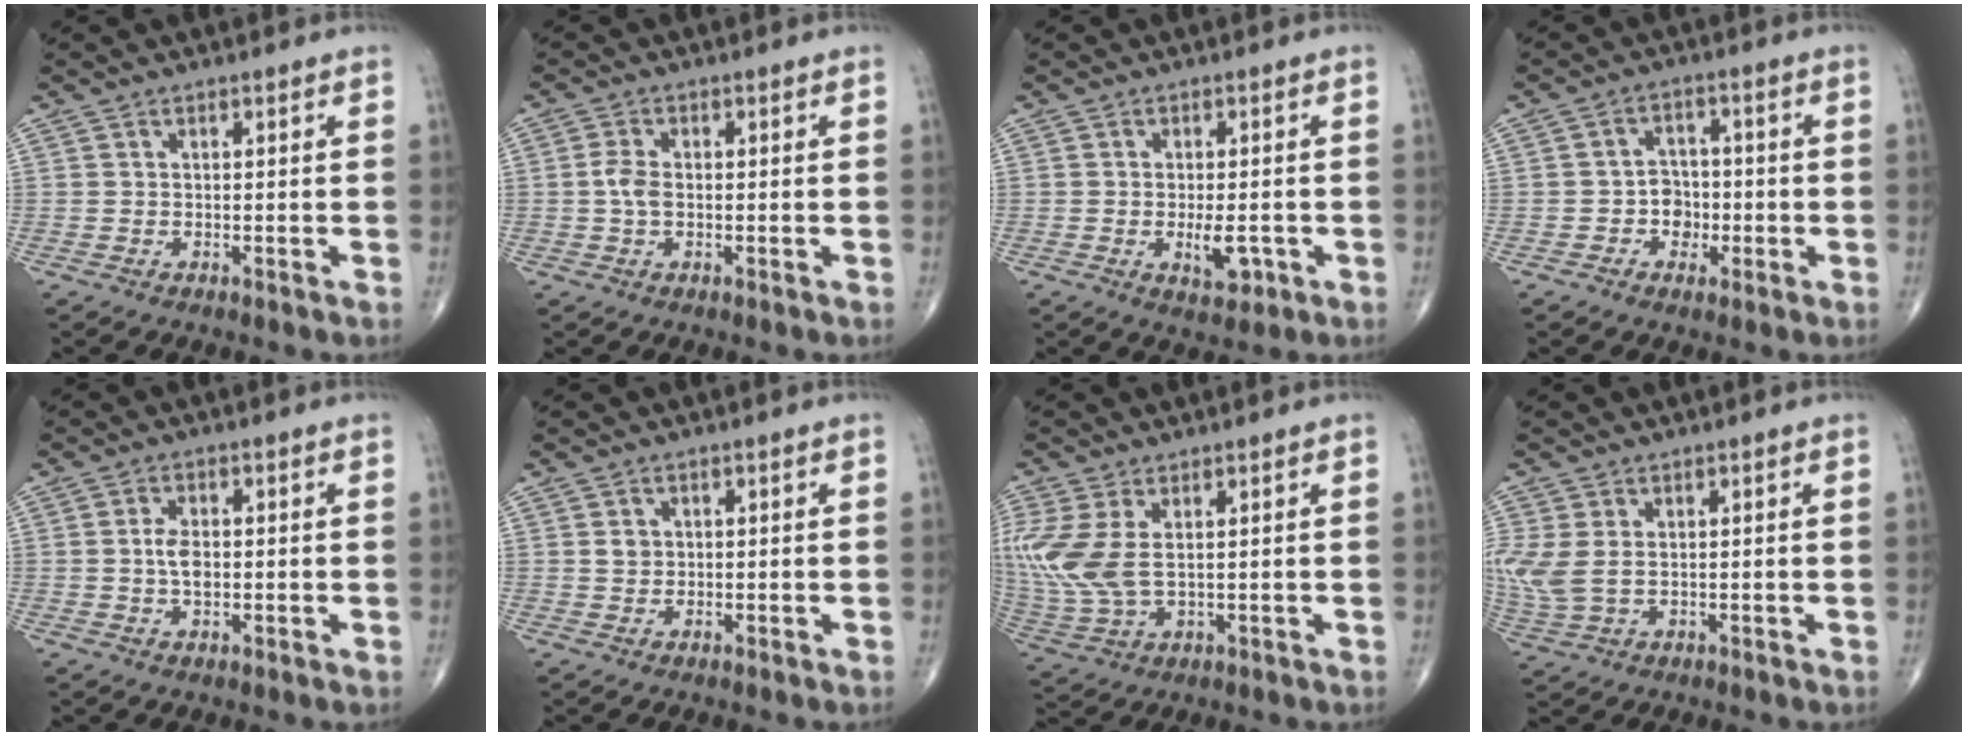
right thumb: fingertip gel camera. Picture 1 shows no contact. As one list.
[{"total": 3.0, "force": [-0.3, 1.7, 2.4], "torque": [-0.055, 0.005, -0.011]}, {"total": 4.6, "force": [-1.3, 1.9, 3.9], "torque": [-0.052, -0.006, -0.015]}, {"total": 5.0, "force": [-1.4, 4.2, 2.3], "torque": [0.000, 0.014, -0.031]}, {"total": 3.7, "force": [-0.1, 1.9, 3.1], "torque": [-0.055, 0.000, -0.004]}, {"total": 1.6, "force": [0.4, 1.3, 0.7], "torque": [-0.007, -0.001, 0.008]}, {"total": 11.8, "force": [2.2, 6.2, 9.8], "torque": [-0.258, -0.003, 0.059]}, {"total": 7.3, "force": [0.8, 4.8, 5.5], "torque": [-0.153, 0.002, 0.027]}]